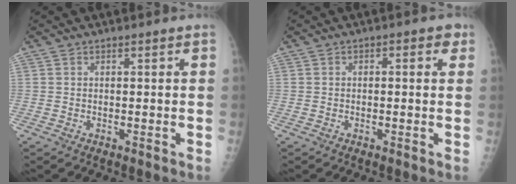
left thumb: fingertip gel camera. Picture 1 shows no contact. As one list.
[{"total": 2.7, "force": [0.8, 1.3, 2.2], "torque": [-0.013, 0.004, 0.001]}]